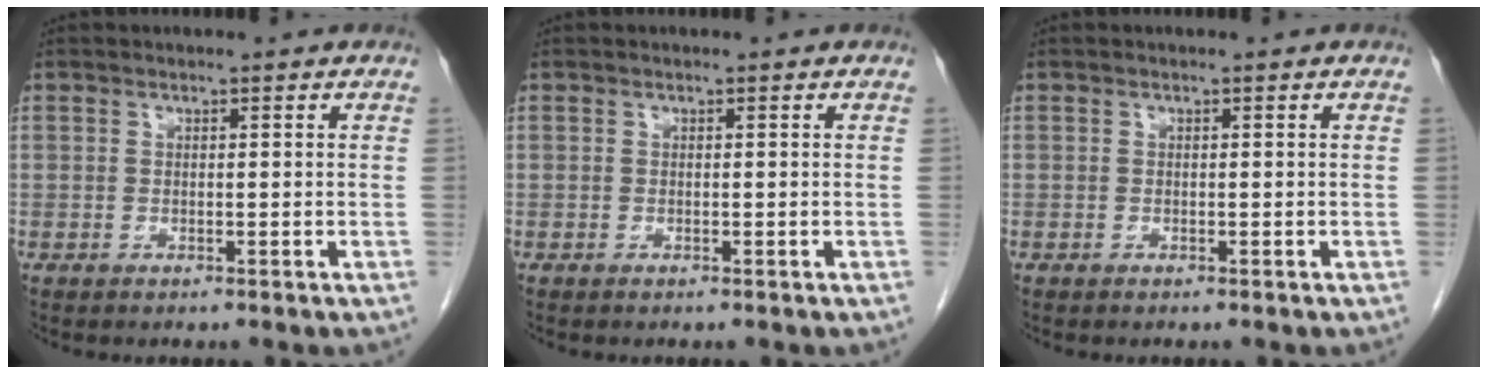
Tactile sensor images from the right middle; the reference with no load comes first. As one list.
[{"total": 0.0}, {"total": 0.0}]